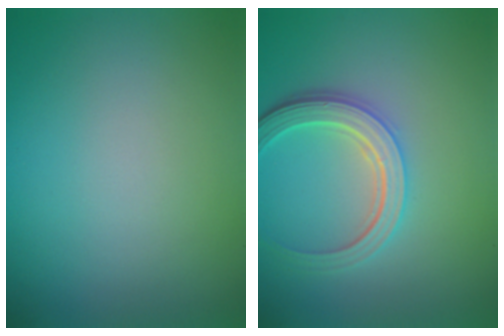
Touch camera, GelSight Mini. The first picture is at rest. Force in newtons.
{"total": 4.4, "press": 3.4, "slide": 2.7}